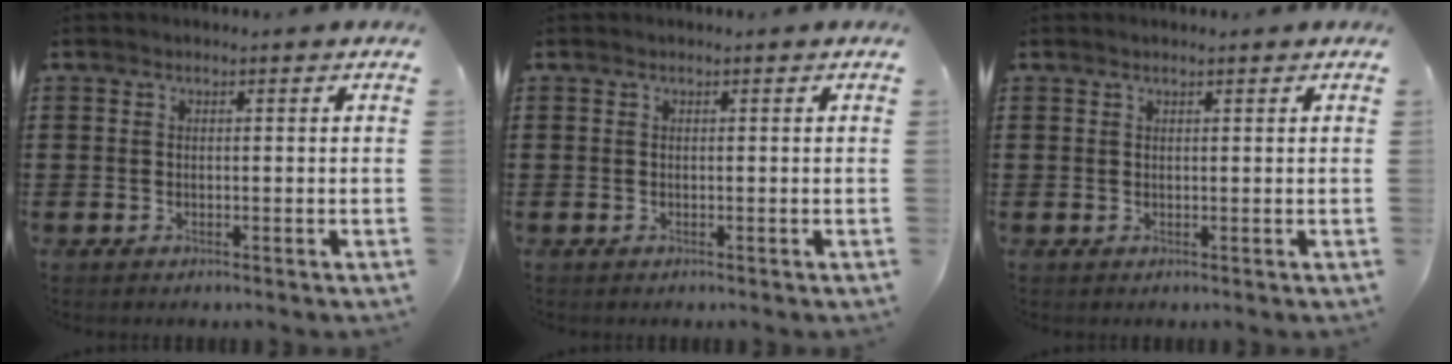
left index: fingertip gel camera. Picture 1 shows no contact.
{"total": 0.0}
{"total": 0.5, "force": [0.5, 0.0, 0.3], "torque": [-0.007, -0.001, 0.010]}